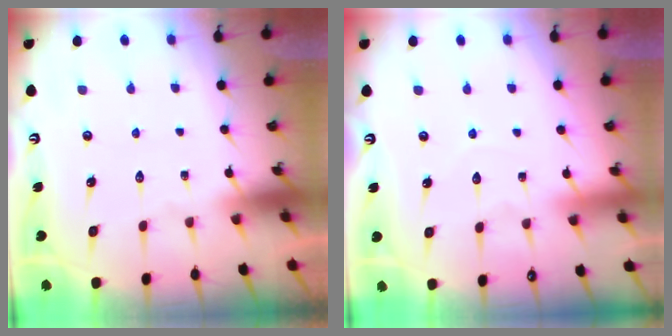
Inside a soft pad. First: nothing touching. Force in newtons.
{"total": 3.0, "press": 2.9, "slide": 0.3}